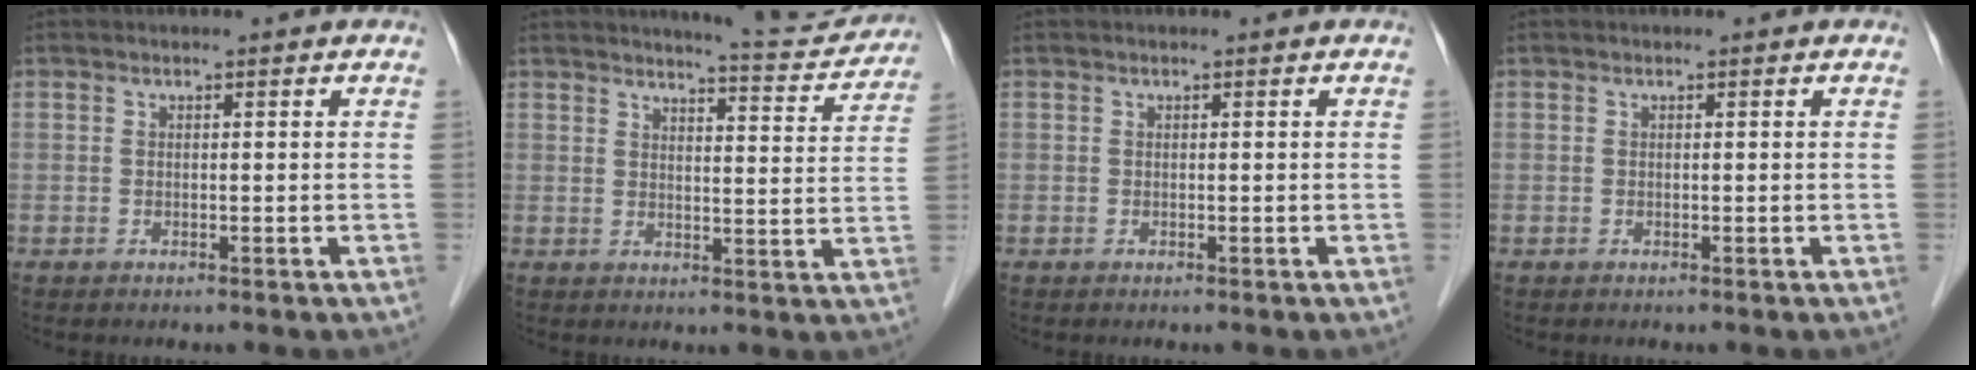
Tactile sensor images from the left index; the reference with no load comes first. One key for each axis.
{"total": 8.6, "fx": 8.5, "fy": 0.3, "fz": 1.2, "tx": -0.016, "ty": -0.020, "tz": 0.098}
{"total": 0.0}
{"total": 0.0}